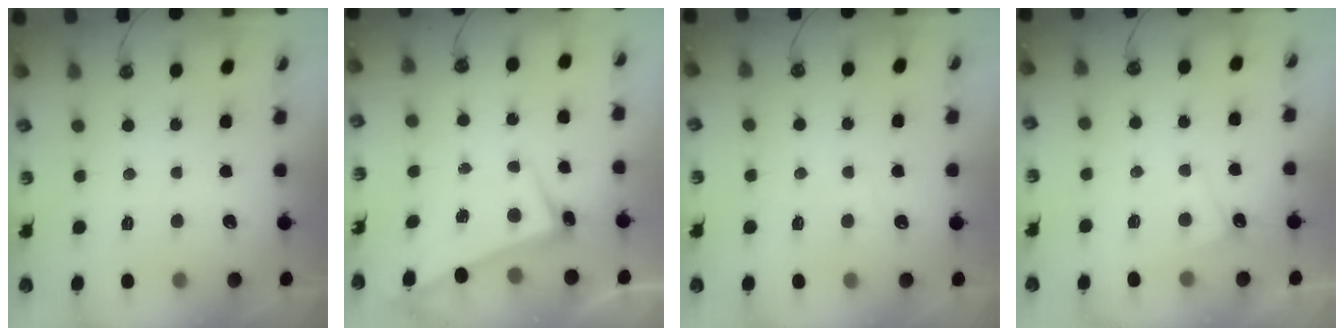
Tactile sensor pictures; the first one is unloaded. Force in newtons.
{"total": 2.6, "press": 2.5, "slide": 0.7}
{"total": 2.2, "press": 2.2, "slide": 0.3}
{"total": 3.8, "press": 3.8, "slide": 0.5}